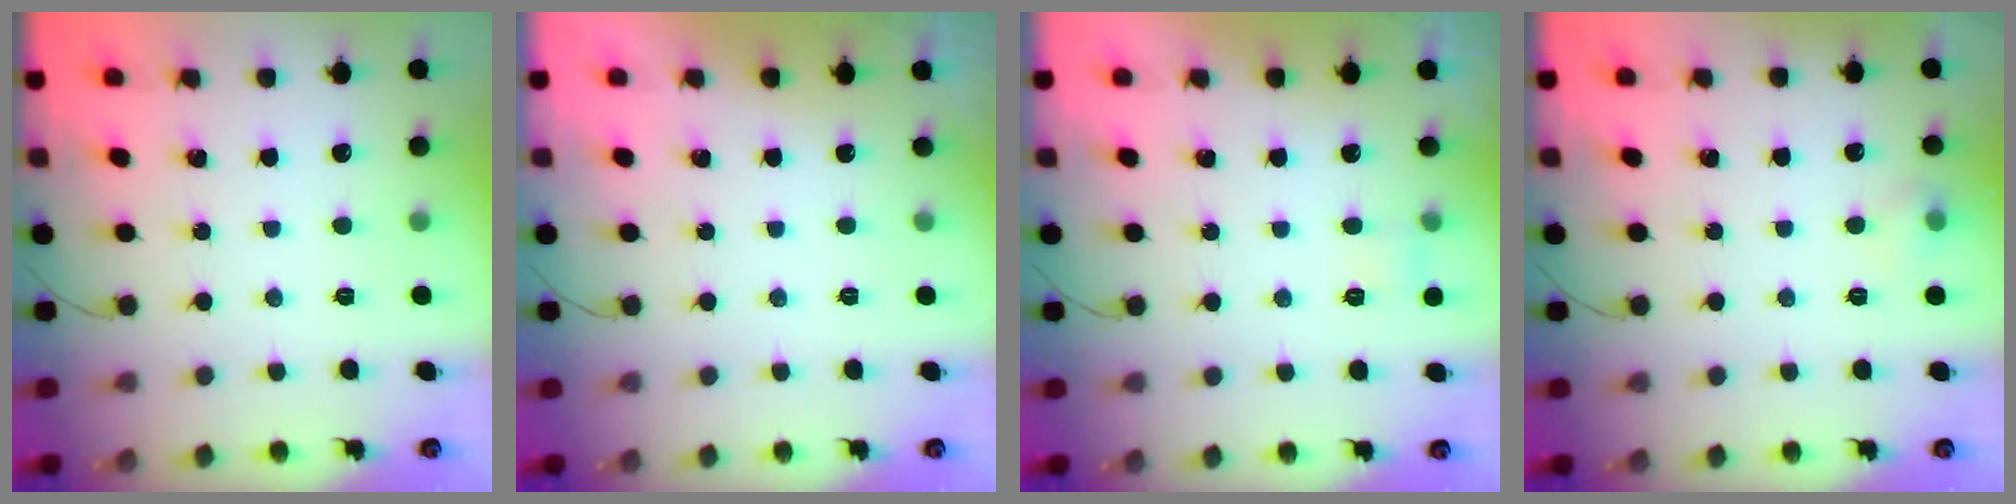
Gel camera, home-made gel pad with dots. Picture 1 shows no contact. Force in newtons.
{"total": 0.0}
{"total": 2.6, "press": 2.4, "slide": 1.0}
{"total": 4.8, "press": 4.6, "slide": 1.3}